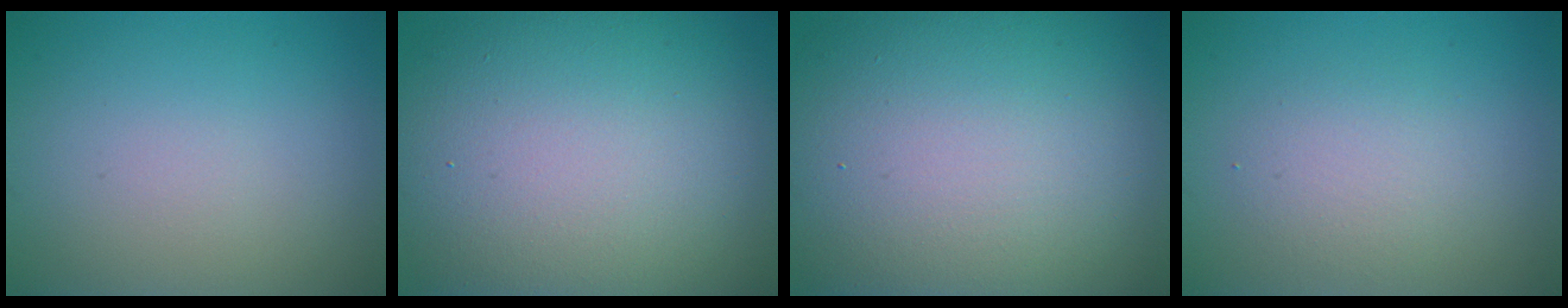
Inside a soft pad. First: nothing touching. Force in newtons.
{"total": 15.9, "press": 15.8, "slide": 1.3}
{"total": 18.5, "press": 18.5, "slide": 0.5}
{"total": 2.5, "press": 2.5, "slide": 0.2}